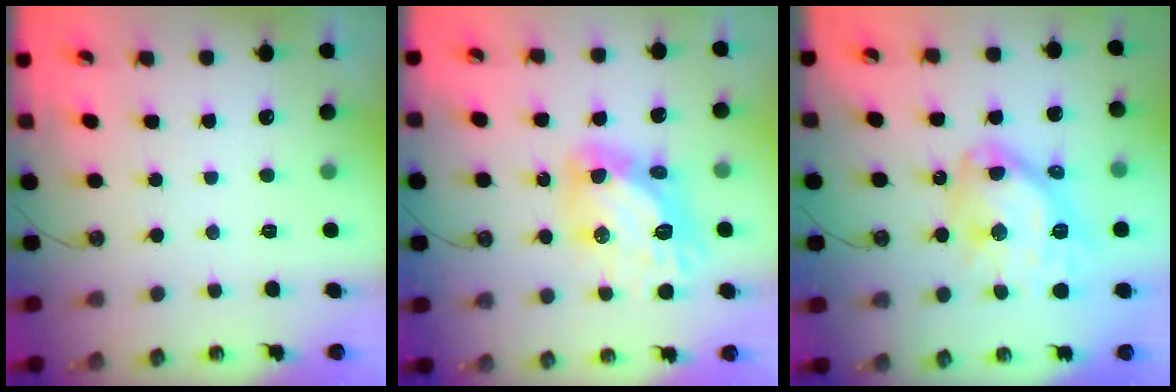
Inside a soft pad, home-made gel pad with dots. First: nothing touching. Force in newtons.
{"total": 13.3, "press": 13.3, "slide": 0.9}
{"total": 16.1, "press": 16.0, "slide": 1.6}